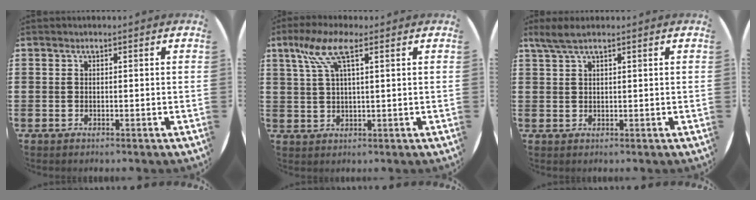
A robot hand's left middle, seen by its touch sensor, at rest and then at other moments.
{"total": 6.2, "force": [3.1, 1.7, 5.1], "torque": [-0.109, 0.011, 0.053]}
{"total": 2.5, "force": [1.7, 0.3, 1.8], "torque": [-0.037, 0.002, 0.031]}